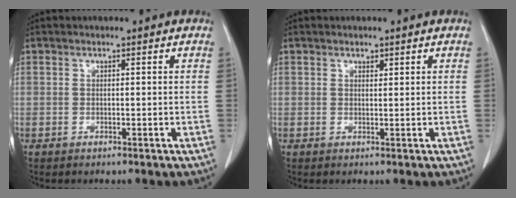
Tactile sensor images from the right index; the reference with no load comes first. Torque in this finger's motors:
{"motor_torque": [0.00, 0.00, 0.00, -0.01]}